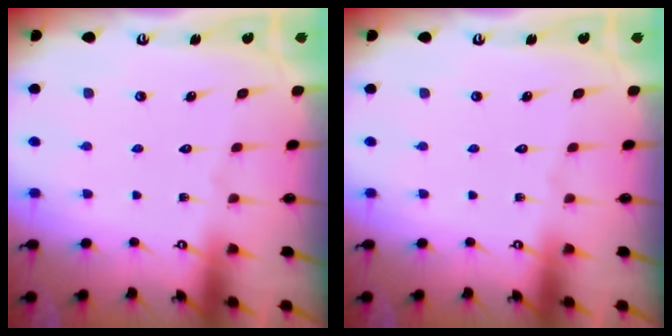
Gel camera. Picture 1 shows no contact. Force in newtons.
{"total": 0.0}